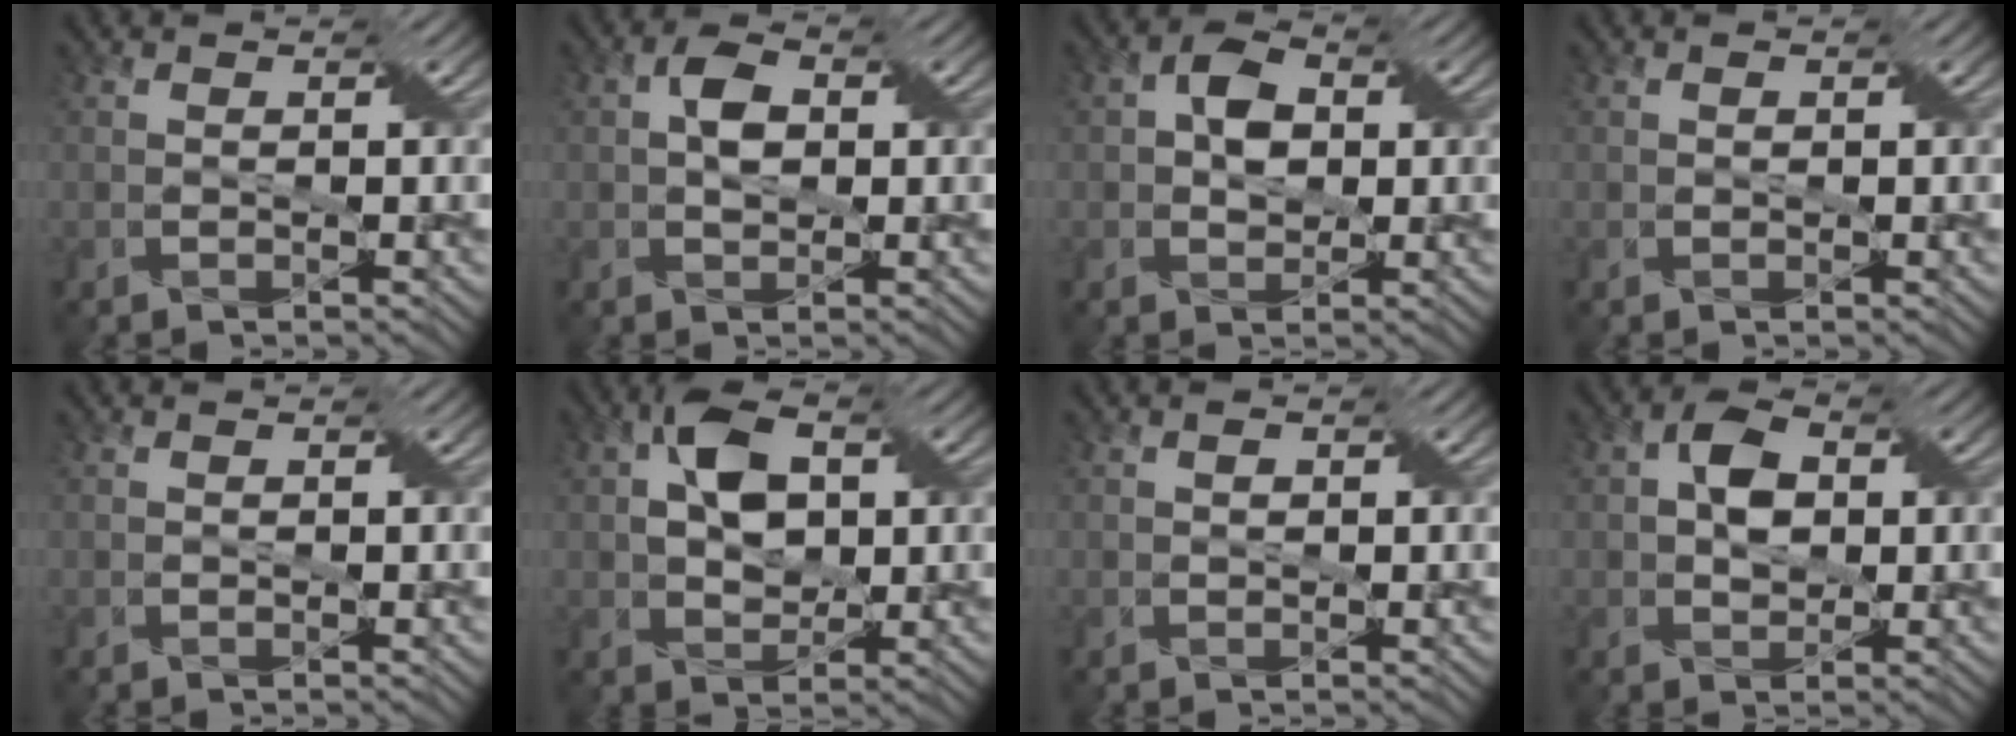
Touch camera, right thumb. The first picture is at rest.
{"total": 3.4, "force": [0.4, 2.1, 2.6], "torque": [-0.051, 0.006, 0.003]}
{"total": 4.4, "force": [0.5, 3.2, 2.9], "torque": [-0.054, 0.005, 0.003]}
{"total": 0.6, "force": [0.2, 0.4, 0.4], "torque": [-0.004, 0.002, 0.003]}
{"total": 0.0}
{"total": 7.1, "force": [1.5, 4.5, 5.3], "torque": [-0.102, 0.012, 0.021]}
{"total": 0.9, "force": [0.2, 0.6, 0.6], "torque": [-0.010, 0.002, 0.004]}
{"total": 4.5, "force": [0.6, 3.1, 3.3], "torque": [-0.062, 0.006, 0.004]}